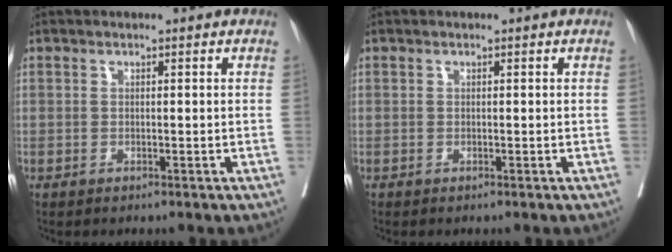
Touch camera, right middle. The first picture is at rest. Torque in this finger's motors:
{"motor_torque": [-0.99, -0.84, 0.02, 0.01]}